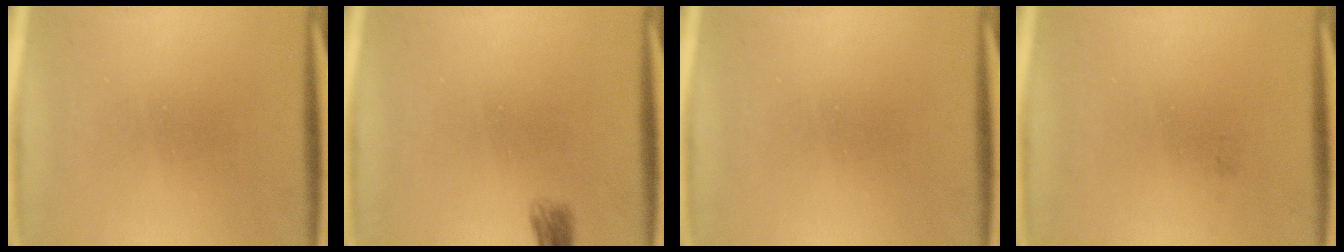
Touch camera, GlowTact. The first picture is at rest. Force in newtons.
{"total": 1.6}
{"total": 0.0}
{"total": 0.7}